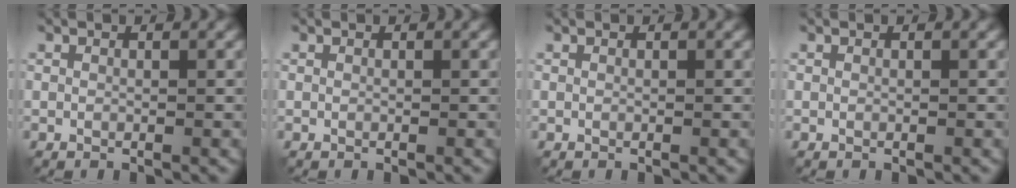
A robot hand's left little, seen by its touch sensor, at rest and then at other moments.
{"total": 0.0}
{"total": 0.0}
{"total": 0.0}